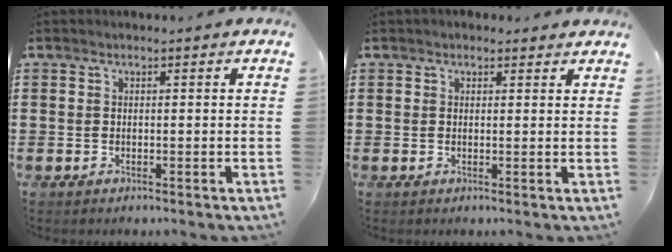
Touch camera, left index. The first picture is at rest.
{"total": 1.1, "force": [0.9, 0.5, 0.3], "torque": [-0.007, 0.006, 0.017]}